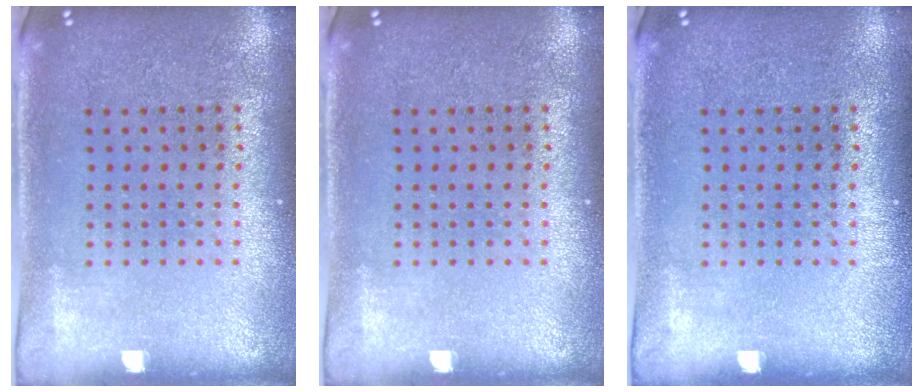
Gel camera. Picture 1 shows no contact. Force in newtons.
{"total": 0.0}
{"total": 0.0}